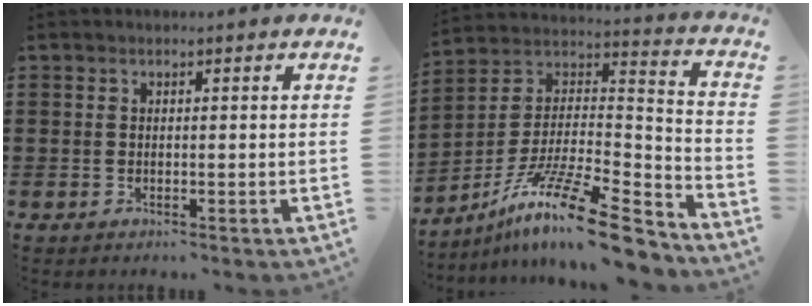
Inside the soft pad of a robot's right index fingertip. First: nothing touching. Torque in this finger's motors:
{"motor_torque": [1.36, 0.78, 1.05, 0.21]}